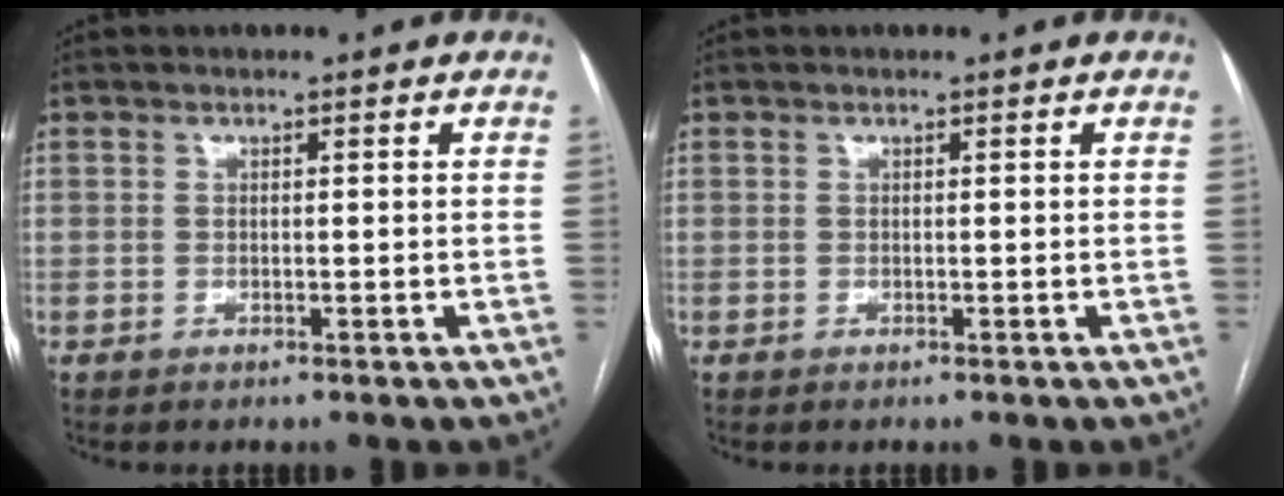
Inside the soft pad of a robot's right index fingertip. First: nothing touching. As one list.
[{"total": 0.0}]